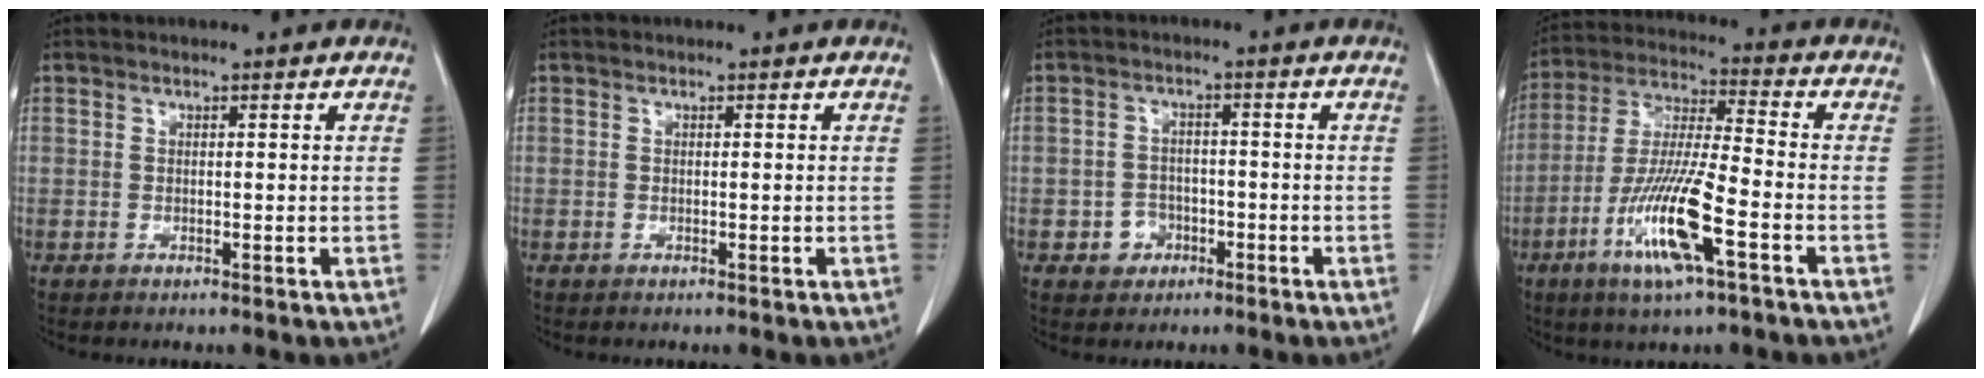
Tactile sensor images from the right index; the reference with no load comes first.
{"total": 0.0}
{"total": 3.5, "force": [-1.6, 3.0, 0.9], "torque": [-0.012, 0.009, -0.022]}
{"total": 13.8, "force": [-5.8, 1.0, 12.5], "torque": [-0.254, -0.016, -0.109]}